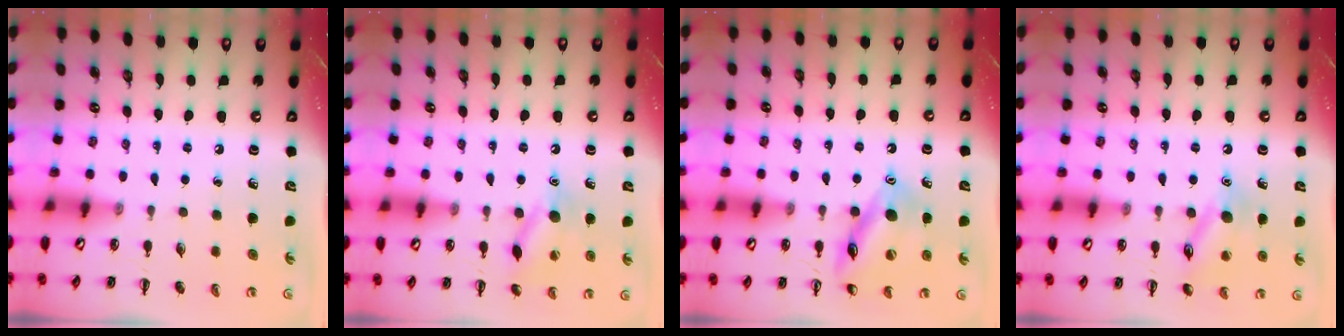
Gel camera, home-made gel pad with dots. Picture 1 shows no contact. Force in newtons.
{"total": 11.5, "press": 11.4, "slide": 1.6}
{"total": 13.3, "press": 13.3, "slide": 1.2}
{"total": 12.6, "press": 12.6, "slide": 0.7}